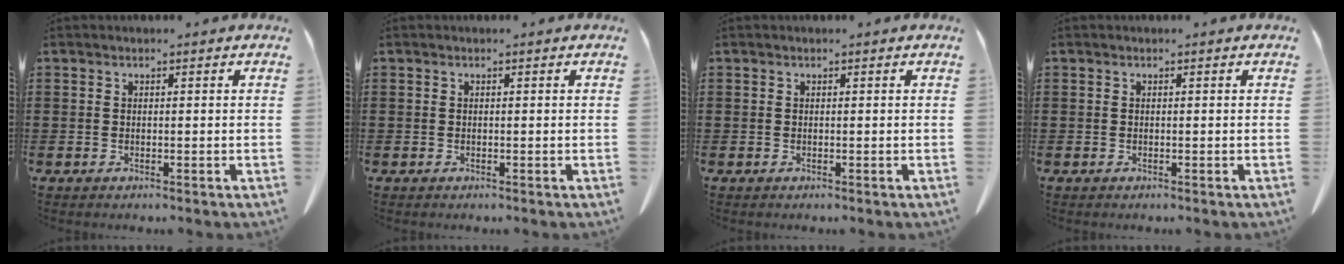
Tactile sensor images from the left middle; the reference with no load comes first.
{"total": 0.0}
{"total": 0.0}
{"total": 0.0}